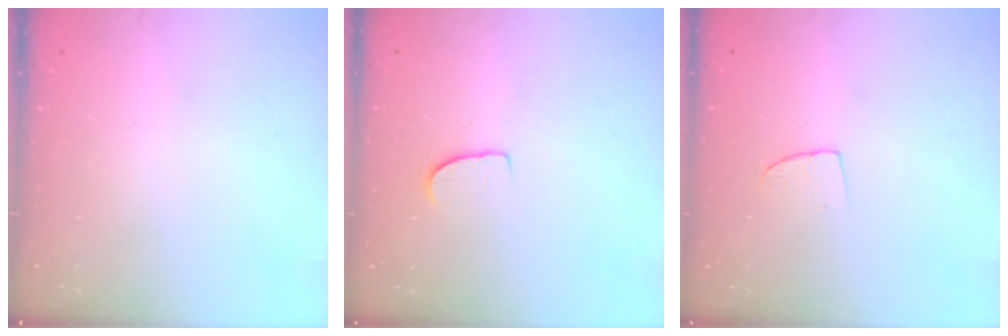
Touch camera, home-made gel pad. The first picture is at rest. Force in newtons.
{"total": 5.7, "press": 5.6, "slide": 0.5}
{"total": 5.2, "press": 5.2, "slide": 0.4}